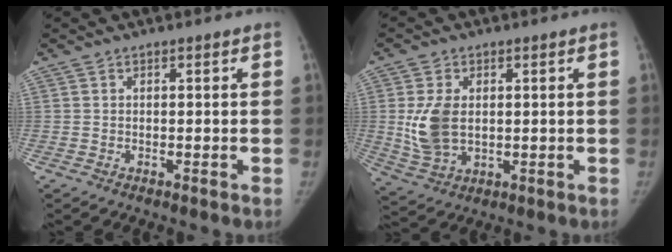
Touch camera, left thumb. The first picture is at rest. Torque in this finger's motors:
{"motor_torque": [0.11, 0.29, 0.63, -0.59, 0.06]}